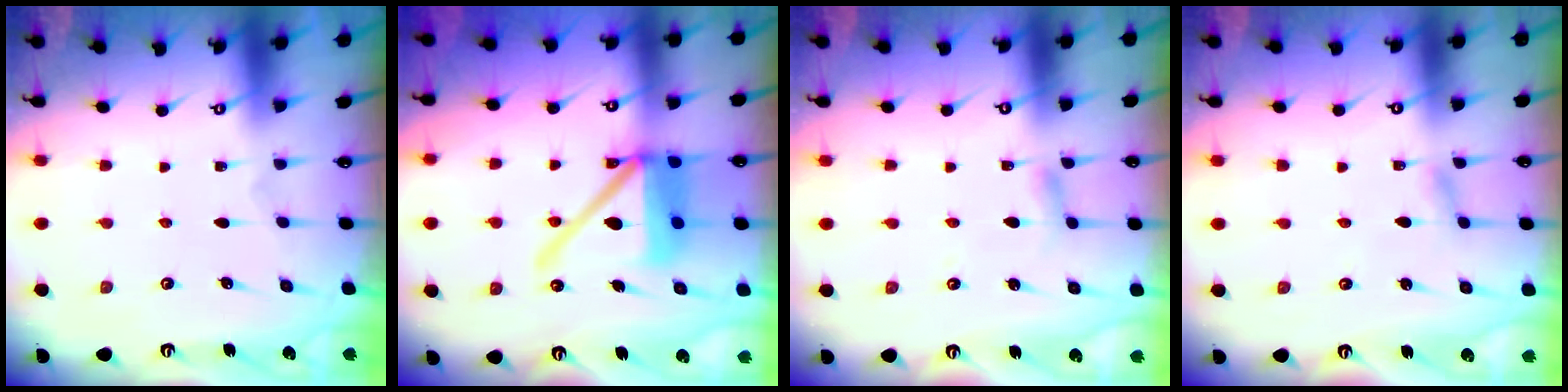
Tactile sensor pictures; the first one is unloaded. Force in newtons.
{"total": 15.6, "press": 15.5, "slide": 2.1}
{"total": 5.1, "press": 5.1, "slide": 0.6}
{"total": 2.5, "press": 2.5, "slide": 0.2}